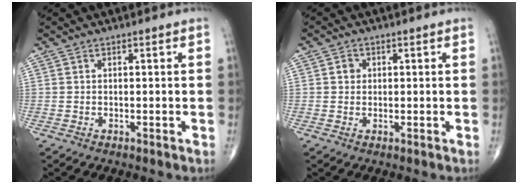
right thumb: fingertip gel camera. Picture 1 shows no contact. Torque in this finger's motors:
{"motor_torque": [0.06, 0.84, 0.49, 0.19, -0.01]}